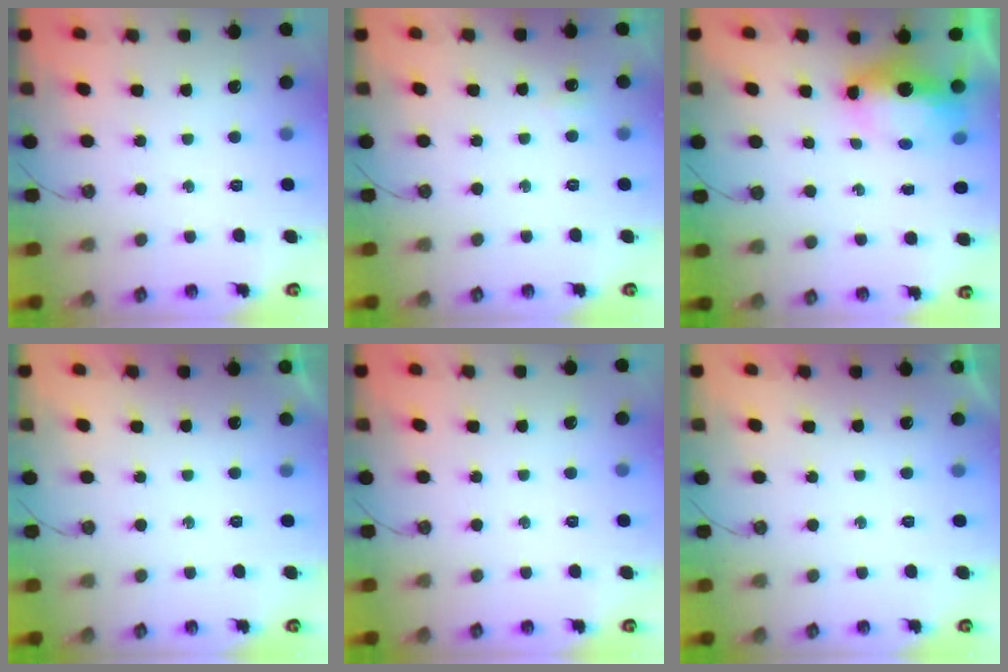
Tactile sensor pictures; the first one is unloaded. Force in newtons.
{"total": 2.8, "press": 2.7, "slide": 0.6}
{"total": 7.3, "press": 7.2, "slide": 1.2}
{"total": 0.0}
{"total": 0.0}
{"total": 0.0}